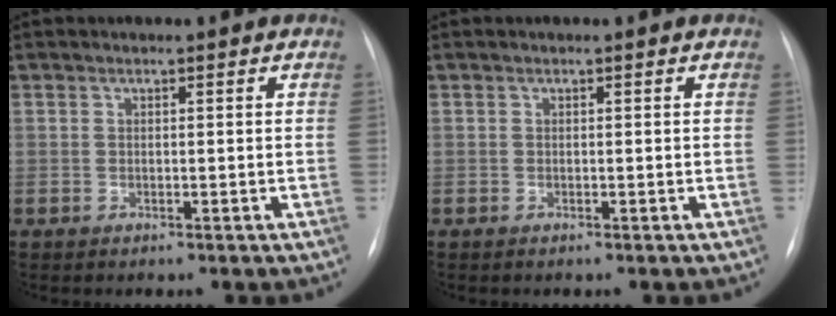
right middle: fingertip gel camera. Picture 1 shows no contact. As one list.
[{"total": 0.0}]